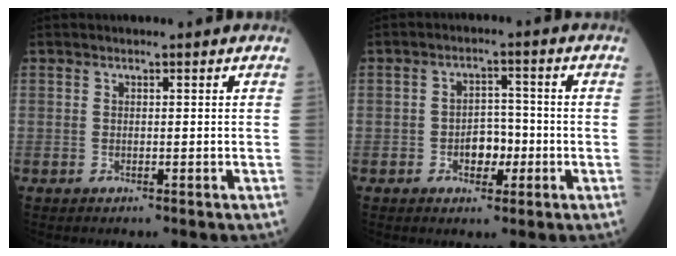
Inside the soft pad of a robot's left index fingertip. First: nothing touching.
{"total": 4.4, "force": [-2.0, 2.7, 2.9], "torque": [-0.044, 0.004, -0.034]}